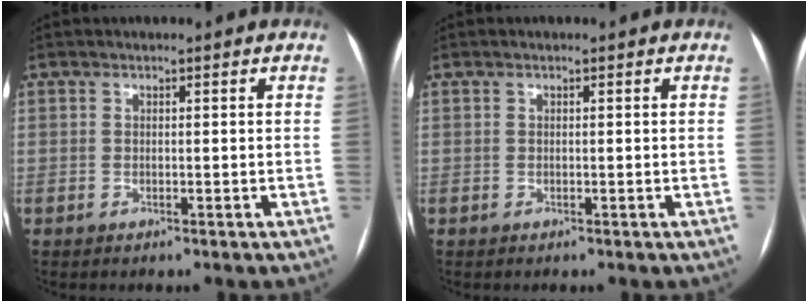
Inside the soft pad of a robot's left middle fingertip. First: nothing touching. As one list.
[{"total": 0.0}]